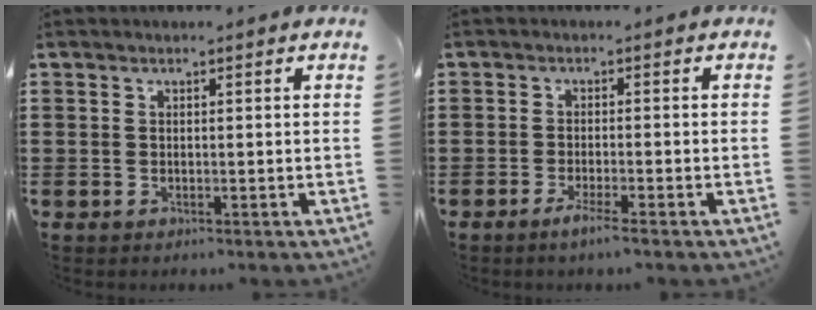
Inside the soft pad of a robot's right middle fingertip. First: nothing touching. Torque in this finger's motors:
{"motor_torque": [0.79, -0.22, 0.11, 0.12]}